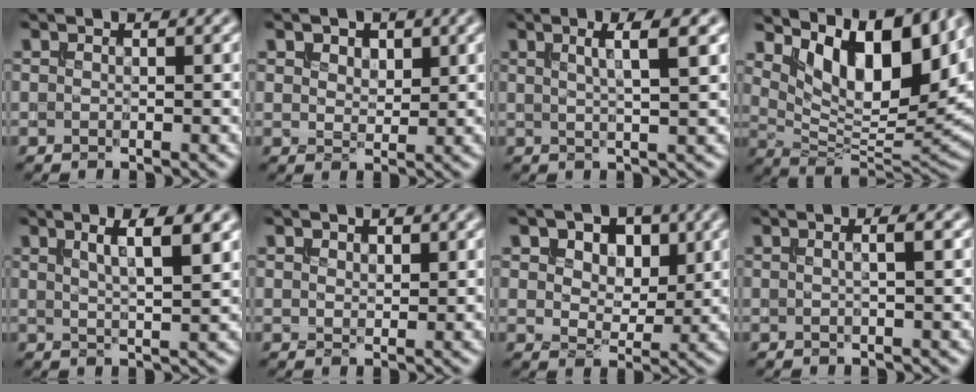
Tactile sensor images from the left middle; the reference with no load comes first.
{"total": 2.8, "force": [1.7, 1.8, 1.3], "torque": [-0.021, 0.001, 0.022]}
{"total": 3.8, "force": [1.5, 0.9, 3.3], "torque": [-0.032, 0.006, 0.020]}
{"total": 11.0, "force": [5.7, 4.7, 8.1], "torque": [-0.124, -0.006, 0.105]}
{"total": 4.6, "force": [2.0, 1.2, 3.9], "torque": [-0.045, 0.001, 0.031]}
{"total": 1.1, "force": [0.8, 0.6, 0.2], "torque": [-0.001, -0.003, 0.016]}
{"total": 6.9, "force": [3.5, 4.5, 3.9], "torque": [-0.068, 0.001, 0.047]}
{"total": 1.9, "force": [0.5, 0.8, 1.6], "torque": [-0.003, 0.000, -0.011]}